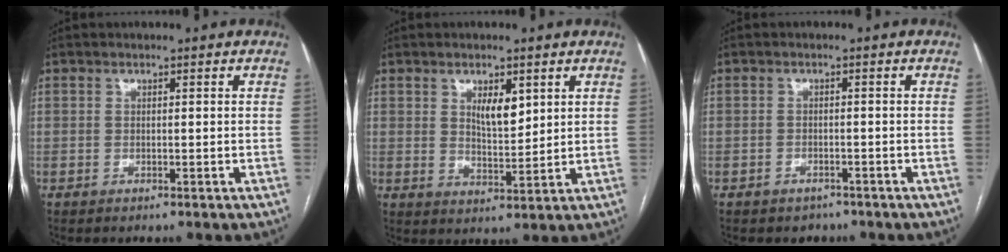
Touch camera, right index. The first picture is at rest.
{"total": 5.0, "force": [2.2, 2.0, 4.0], "torque": [-0.069, -0.005, 0.042]}
{"total": 2.5, "force": [-1.9, 1.6, 0.1], "torque": [-0.008, 0.007, -0.021]}